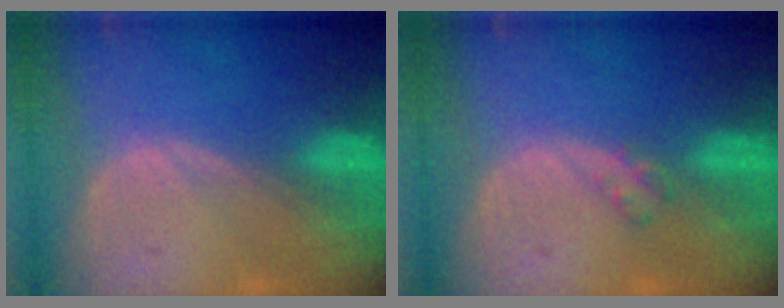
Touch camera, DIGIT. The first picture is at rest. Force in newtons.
{"total": 1.6, "press": 1.6, "slide": 0.2}